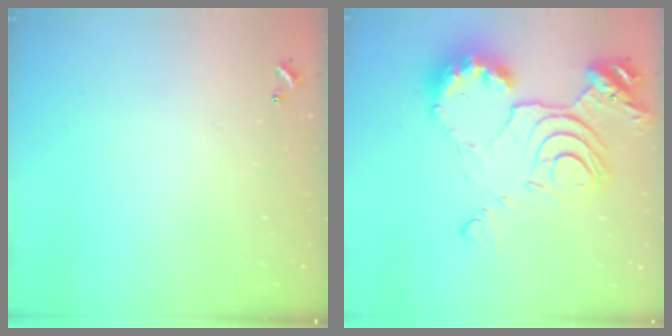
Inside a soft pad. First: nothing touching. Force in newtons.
{"total": 15.0, "press": 14.9, "slide": 1.5}